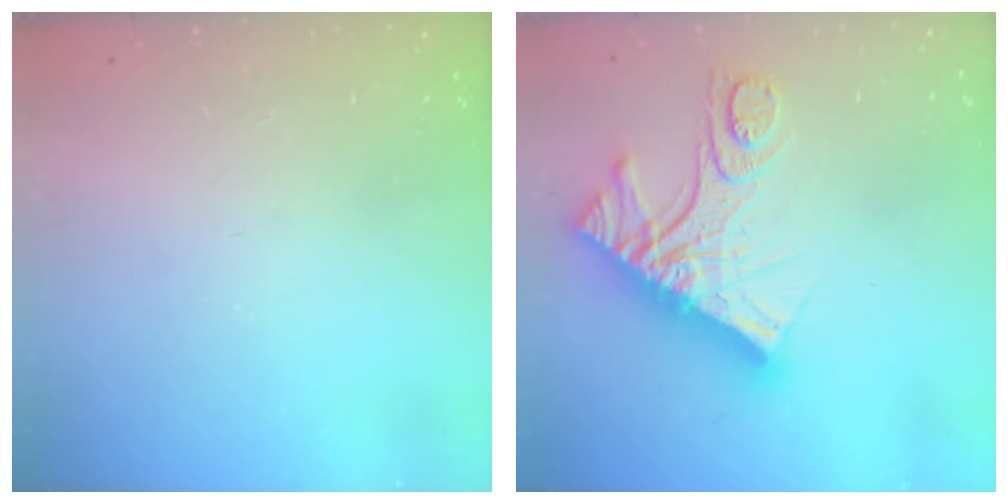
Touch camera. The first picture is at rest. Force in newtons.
{"total": 15.7, "press": 15.6, "slide": 1.6}